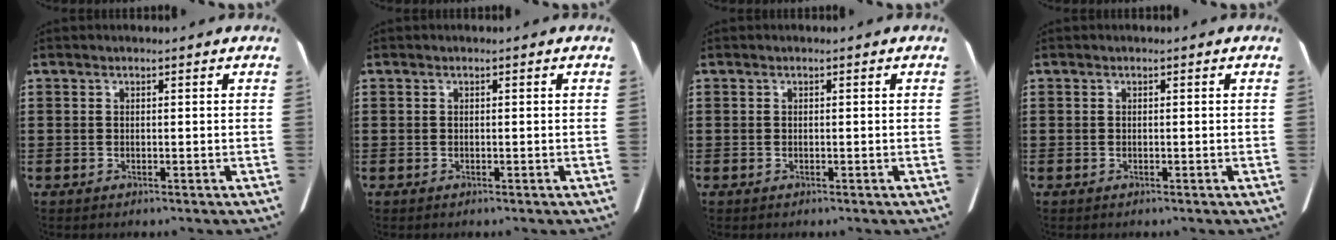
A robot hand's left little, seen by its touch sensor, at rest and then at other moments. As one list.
[{"total": 0.0}, {"total": 0.0}, {"total": 0.0}]